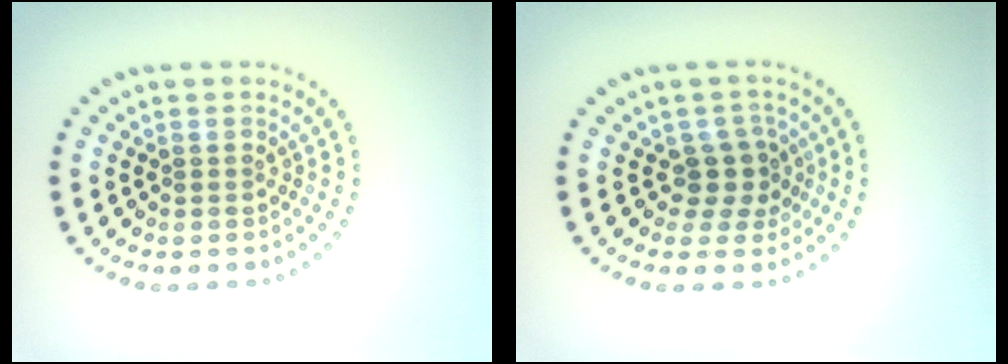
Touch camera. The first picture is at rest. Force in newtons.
{"total": 2.5, "press": 2.0, "slide": 1.6}